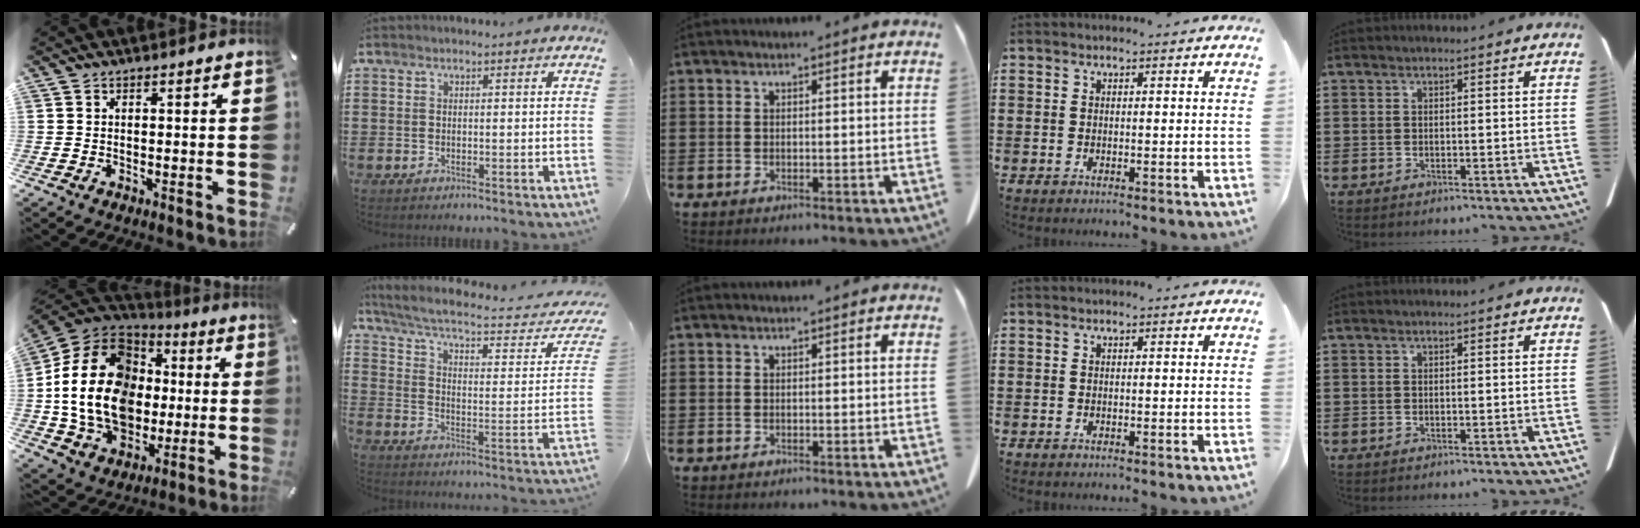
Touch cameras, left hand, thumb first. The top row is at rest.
{"thumb": {"total": 22.6, "force": [-1.3, 17.6, 14.2], "torque": [-0.296, 0.015, -0.014]}, "index": {"total": 5.4, "force": [4.2, 0.6, 3.3], "torque": [-0.085, -0.038, 0.066]}}